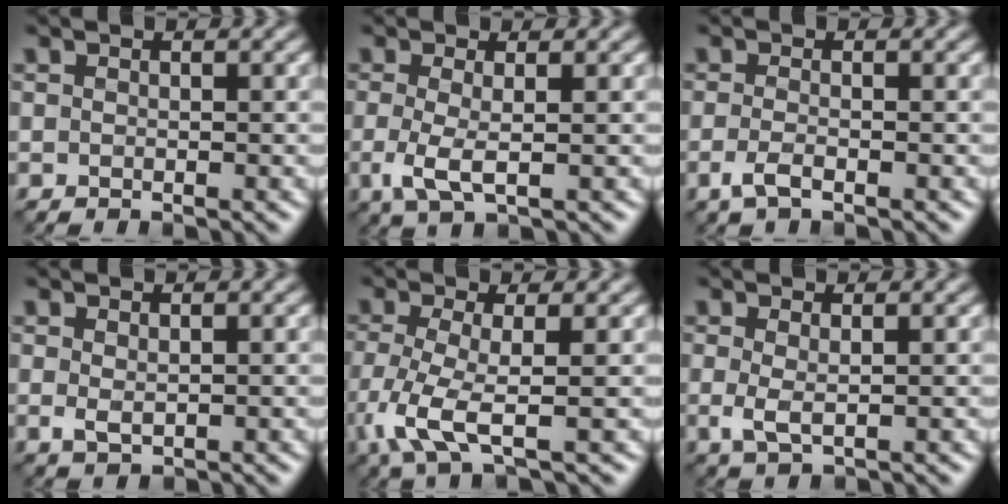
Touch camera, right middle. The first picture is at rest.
{"total": 2.8, "force": [-0.4, 0.8, 2.7], "torque": [-0.065, -0.004, -0.012]}
{"total": 1.7, "force": [-0.9, 0.4, 1.3], "torque": [-0.034, 0.000, -0.024]}
{"total": 1.4, "force": [0.3, 0.8, 1.1], "torque": [-0.024, 0.003, 0.008]}
{"total": 4.7, "force": [-1.4, 1.2, 4.3], "torque": [-0.106, -0.009, -0.031]}
{"total": 1.8, "force": [0.2, 0.6, 1.7], "torque": [-0.040, 0.001, 0.002]}